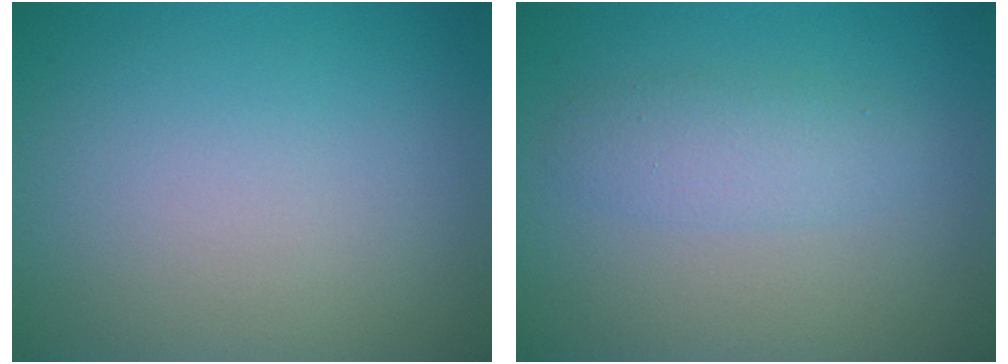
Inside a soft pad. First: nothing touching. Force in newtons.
{"total": 2.4, "press": 2.4, "slide": 0.0}